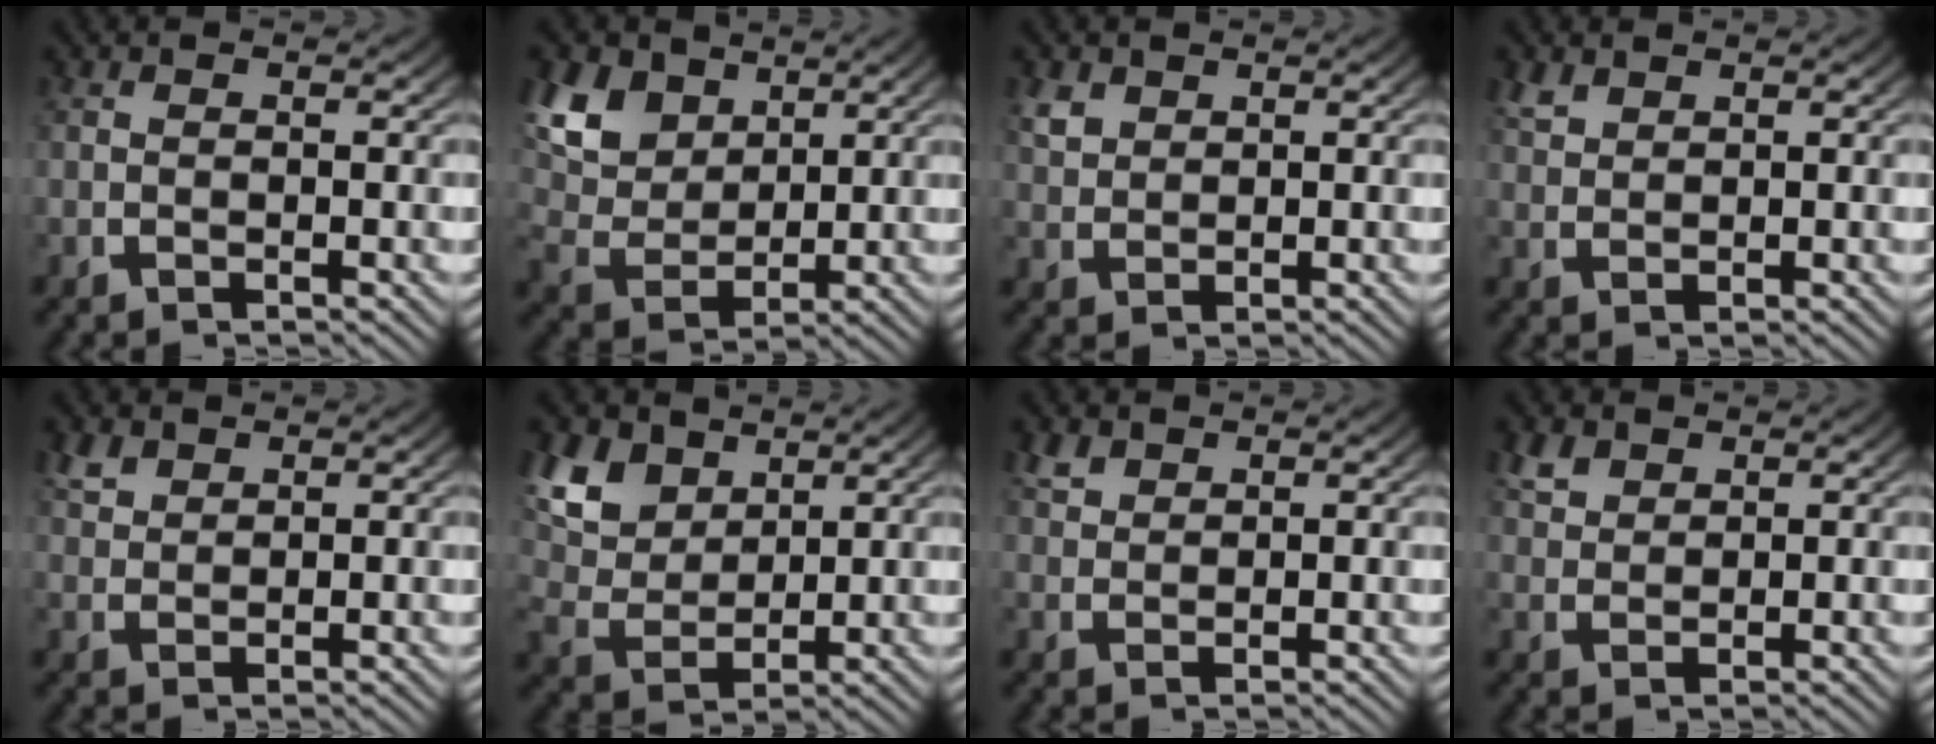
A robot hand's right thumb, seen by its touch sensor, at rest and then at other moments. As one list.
[{"total": 8.2, "force": [2.4, 6.0, 5.0], "torque": [-0.134, -0.024, 0.056]}, {"total": 2.3, "force": [1.3, 1.6, 1.0], "torque": [-0.023, -0.003, 0.035]}, {"total": 1.8, "force": [1.5, 0.7, 0.5], "torque": [-0.011, 0.002, 0.038]}, {"total": 2.1, "force": [1.8, 1.0, 0.7], "torque": [-0.014, 0.001, 0.040]}, {"total": 7.1, "force": [2.5, 5.1, 4.3], "torque": [-0.117, -0.022, 0.058]}, {"total": 2.0, "force": [1.7, 0.9, 0.6], "torque": [-0.010, 0.001, 0.038]}, {"total": 2.5, "force": [2.0, 1.2, 0.9], "torque": [-0.019, 0.001, 0.044]}]